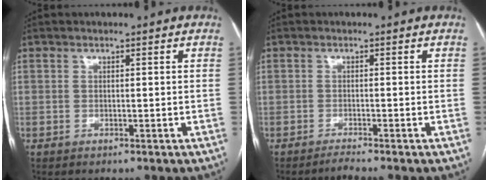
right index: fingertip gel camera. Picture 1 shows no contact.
{"total": 1.6, "force": [-1.4, -0.8, 0.3], "torque": [-0.008, -0.002, -0.026]}